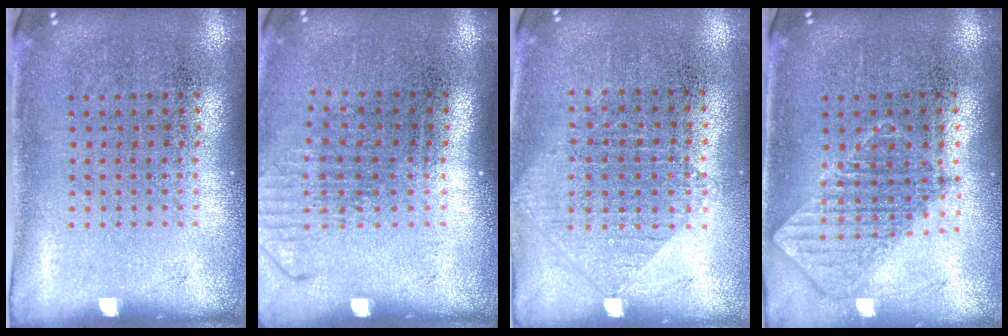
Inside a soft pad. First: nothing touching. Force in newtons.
{"total": 1.3, "press": 1.0, "slide": 0.8}
{"total": 0.9, "press": 0.9, "slide": 0.3}
{"total": 0.9, "press": 0.9, "slide": 0.1}